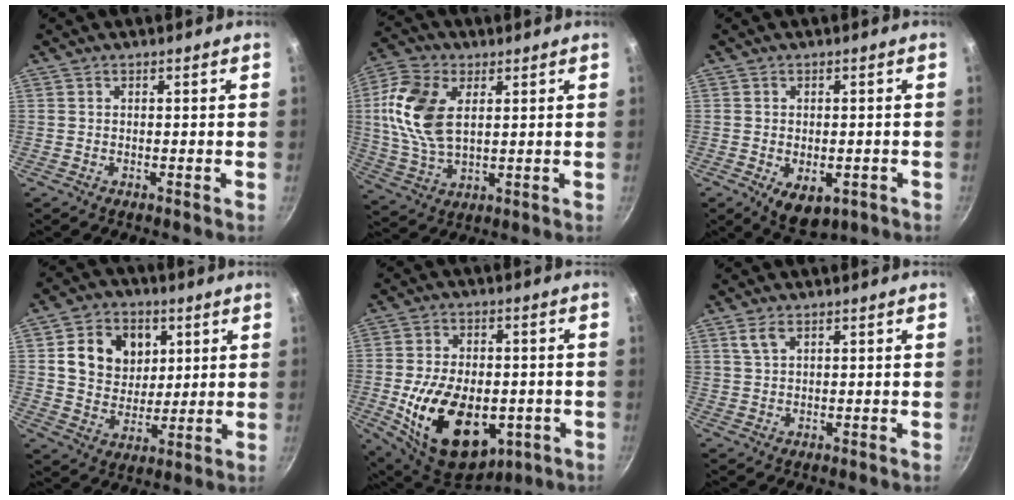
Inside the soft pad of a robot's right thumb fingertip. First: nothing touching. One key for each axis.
{"total": 13.9, "fx": 3.1, "fy": 8.3, "fz": 10.8, "tx": -0.206, "ty": -0.004, "tz": 0.058}
{"total": 6.9, "fx": -2.1, "fy": 4.2, "fz": 5.1, "tx": -0.059, "ty": -0.001, "tz": -0.017}
{"total": 13.2, "fx": 3.8, "fy": 10.7, "fz": 6.7, "tx": -0.082, "ty": -0.011, "tz": 0.064}
{"total": 21.3, "fx": -4.9, "fy": 13.4, "fz": 15.8, "tx": -0.252, "ty": 0.004, "tz": -0.061}
{"total": 3.1, "fx": 1.8, "fy": 1.6, "fz": 2.0, "tx": -0.033, "ty": -0.003, "tz": 0.037}